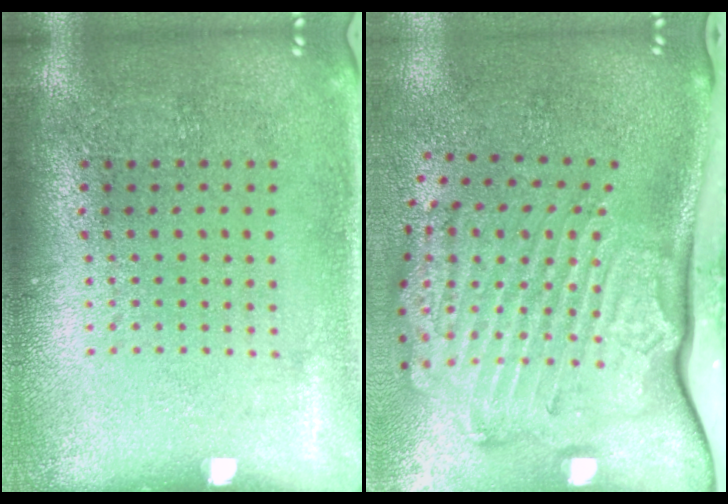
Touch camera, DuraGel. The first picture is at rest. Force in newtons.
{"total": 3.6, "press": 2.3, "slide": 2.7}